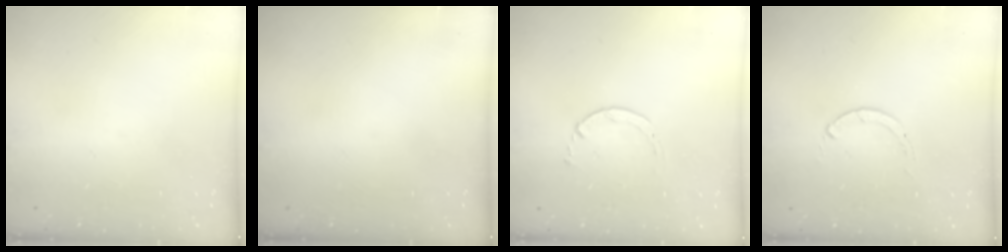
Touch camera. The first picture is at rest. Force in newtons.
{"total": 0.0}
{"total": 1.7, "press": 1.6, "slide": 0.2}
{"total": 0.0}